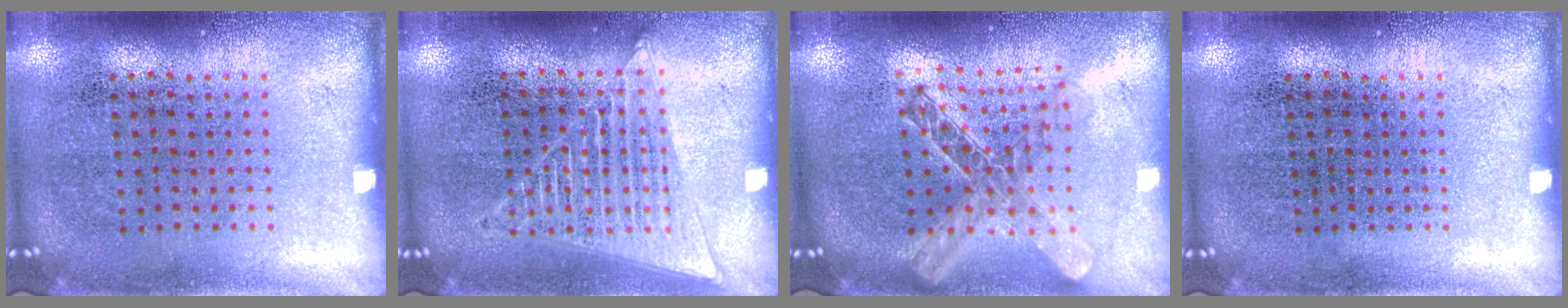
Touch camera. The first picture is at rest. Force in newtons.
{"total": 1.4, "press": 1.4, "slide": 0.1}
{"total": 2.1, "press": 1.8, "slide": 1.1}
{"total": 0.0}